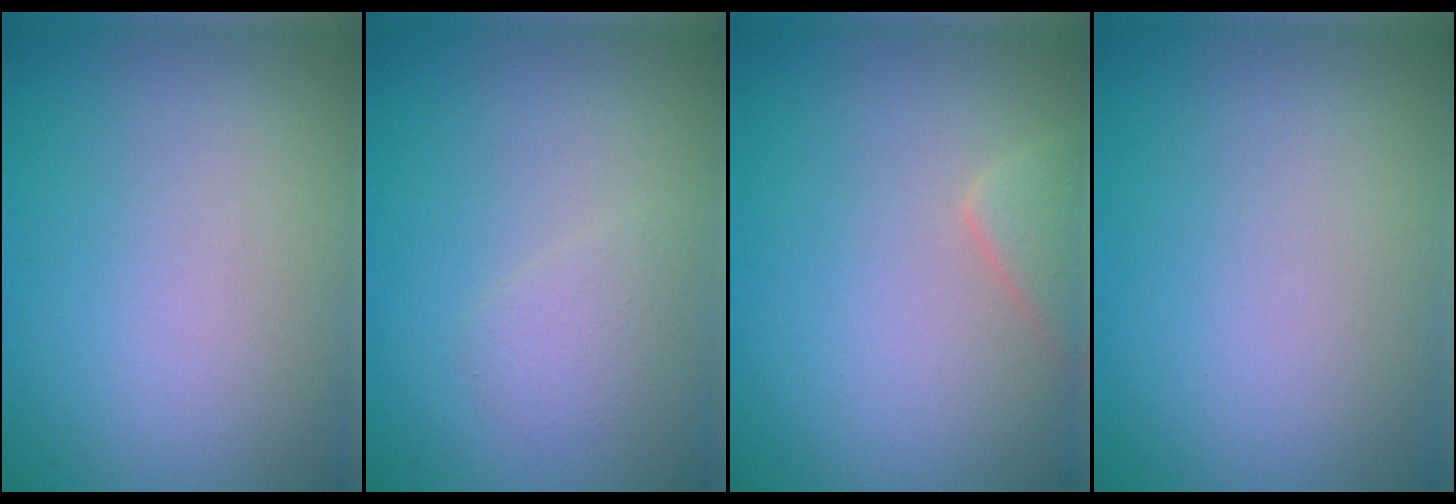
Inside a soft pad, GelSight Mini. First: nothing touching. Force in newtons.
{"total": 1.5, "press": 1.4, "slide": 0.1}
{"total": 2.1, "press": 2.1, "slide": 0.1}
{"total": 0.0}